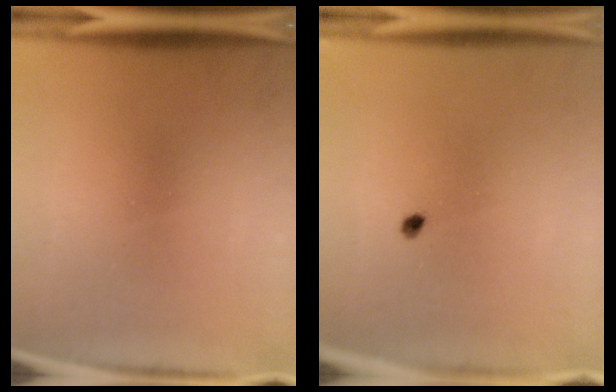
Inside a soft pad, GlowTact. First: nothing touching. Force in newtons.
{"total": 0.9}